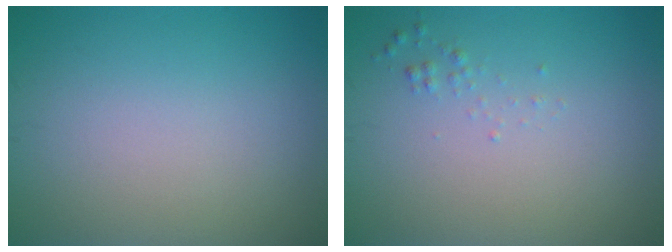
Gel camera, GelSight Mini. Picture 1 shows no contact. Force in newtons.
{"total": 0.6, "press": 0.6, "slide": 0.0}